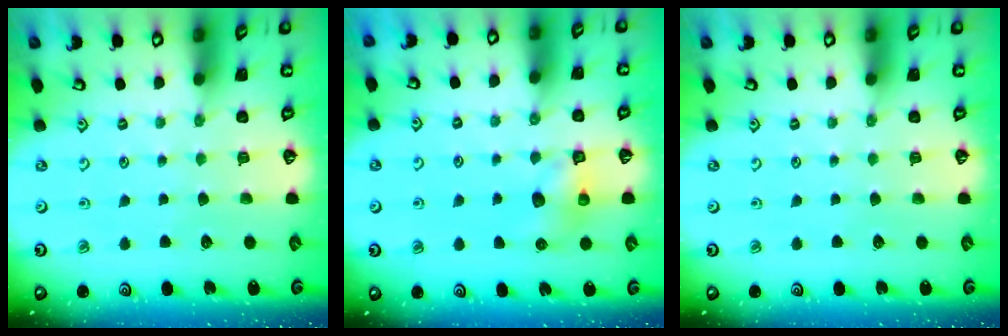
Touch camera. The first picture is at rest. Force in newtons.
{"total": 7.8, "press": 7.8, "slide": 0.2}
{"total": 0.0}